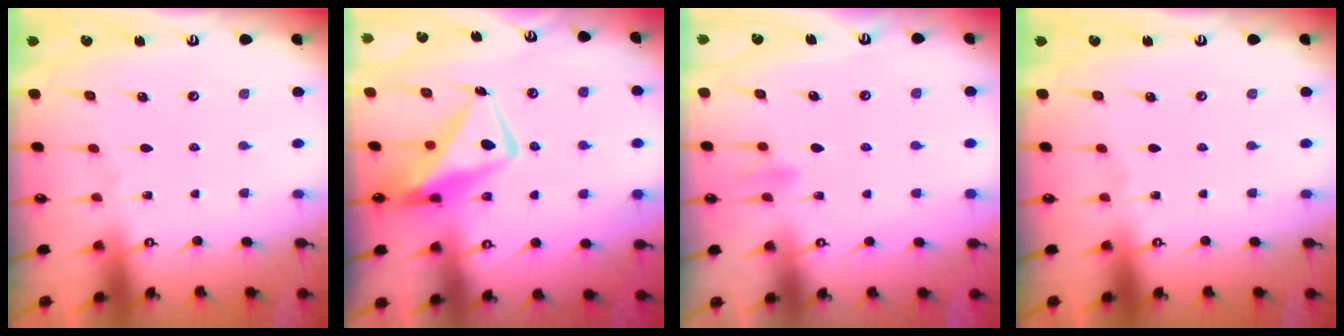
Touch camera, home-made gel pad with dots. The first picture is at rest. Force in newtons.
{"total": 12.6, "press": 12.5, "slide": 1.2}
{"total": 8.3, "press": 8.1, "slide": 1.6}
{"total": 0.0}